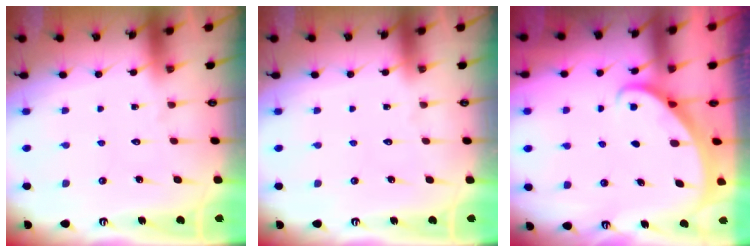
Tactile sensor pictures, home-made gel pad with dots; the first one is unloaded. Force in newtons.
{"total": 0.0}
{"total": 1.7, "press": 1.7, "slide": 0.1}